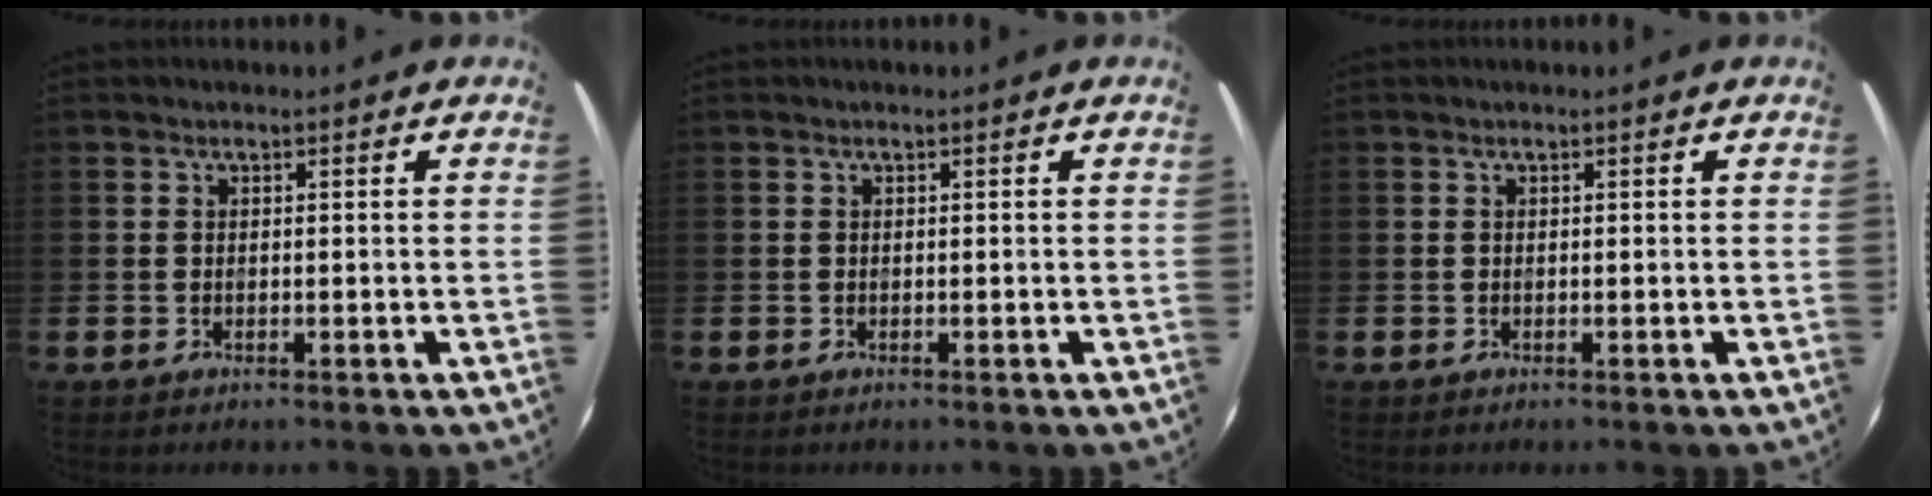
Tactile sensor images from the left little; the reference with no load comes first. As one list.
[{"total": 0.0}, {"total": 0.0}]